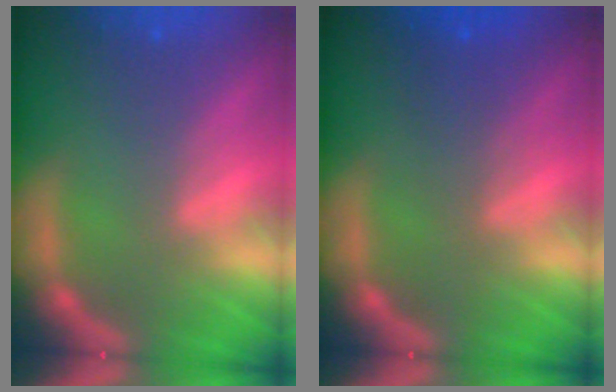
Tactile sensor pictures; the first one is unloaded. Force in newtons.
{"total": 2.5}